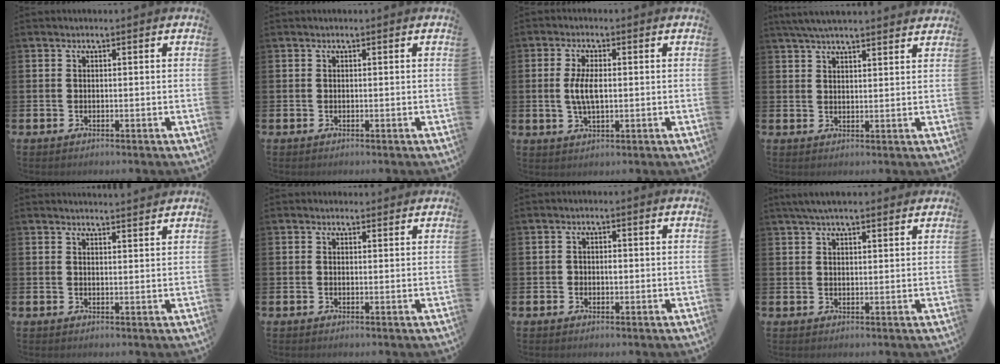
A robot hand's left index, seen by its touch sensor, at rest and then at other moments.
{"total": 0.0}
{"total": 4.7, "force": [0.4, 2.0, 4.2], "torque": [-0.086, 0.004, 0.001]}
{"total": 4.8, "force": [4.6, 0.4, 1.6], "torque": [-0.045, -0.009, 0.086]}
{"total": 2.2, "force": [2.2, -0.2, -0.1], "torque": [0.014, -0.018, 0.037]}
{"total": 0.8, "force": [0.6, 0.4, 0.2], "torque": [0.008, 0.000, 0.009]}
{"total": 1.2, "force": [-0.1, 1.0, 0.7], "torque": [-0.003, 0.002, -0.007]}
{"total": 3.7, "force": [3.1, 0.8, 1.9], "torque": [-0.039, 0.000, 0.056]}